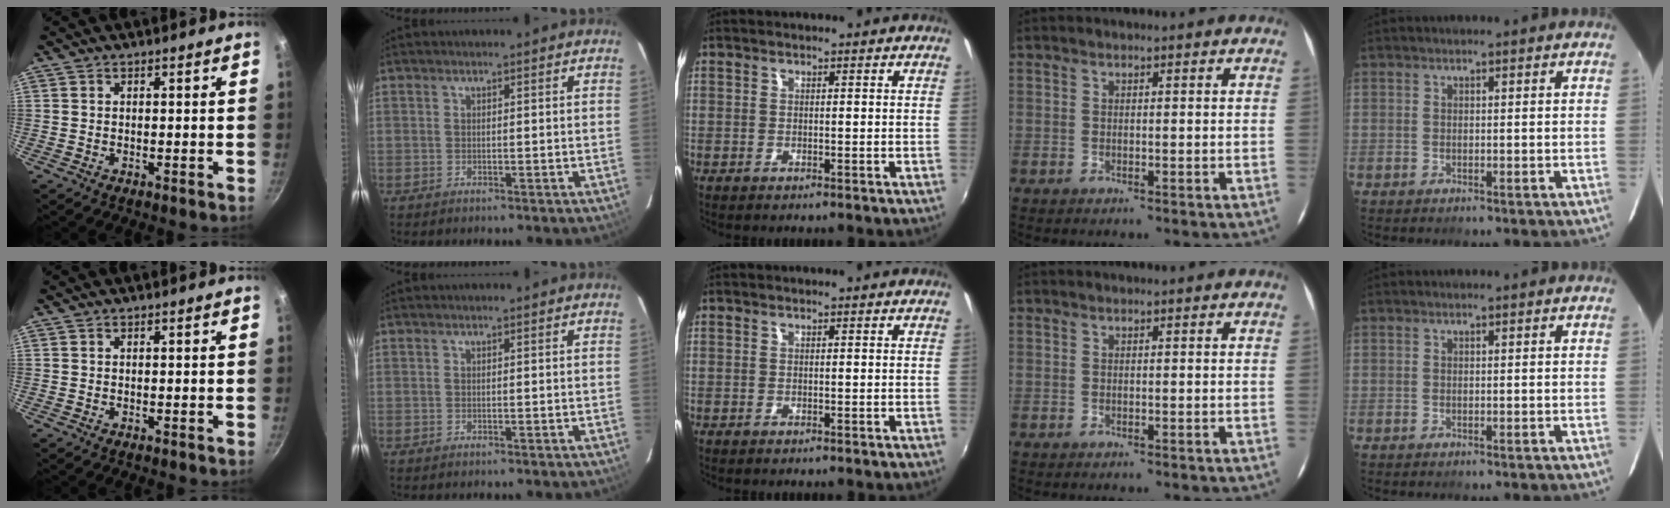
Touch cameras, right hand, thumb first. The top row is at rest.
{}